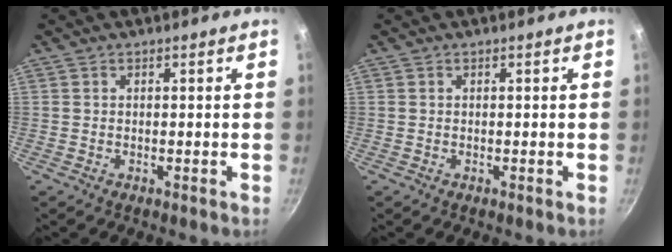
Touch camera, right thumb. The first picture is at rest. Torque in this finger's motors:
{"motor_torque": [0.00, 0.00, 0.00, 0.00, 0.00]}